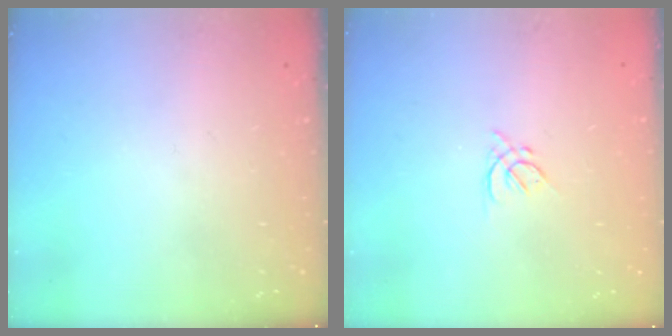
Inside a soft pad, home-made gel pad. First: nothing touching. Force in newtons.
{"total": 1.3, "press": 1.2, "slide": 0.5}